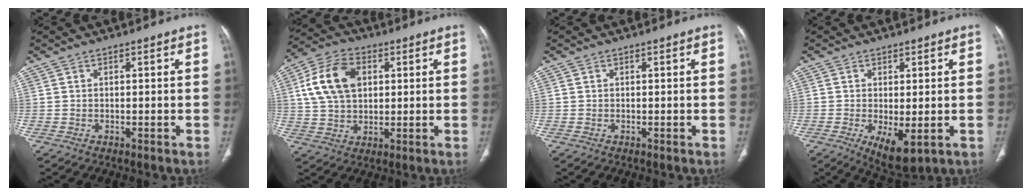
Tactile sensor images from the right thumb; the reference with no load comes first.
{"total": 12.9, "force": [3.1, 8.7, 9.0], "torque": [-0.157, 0.010, 0.054]}
{"total": 0.0}
{"total": 7.1, "force": [-1.9, 3.0, 6.2], "torque": [-0.099, -0.020, -0.018]}